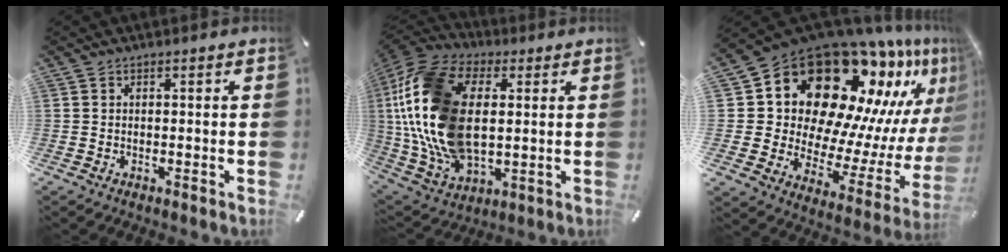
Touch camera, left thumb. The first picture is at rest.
{"total": 23.8, "force": [3.2, 15.4, 17.9], "torque": [-0.415, -0.003, 0.055]}
{"total": 22.6, "force": [14.2, 13.1, 11.8], "torque": [-0.167, -0.159, 0.262]}